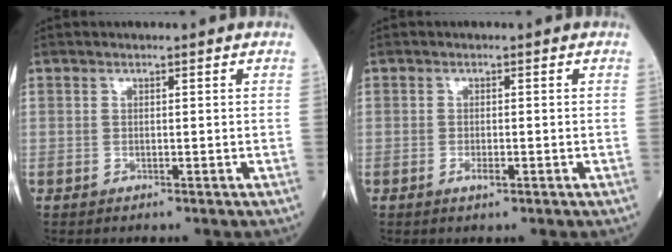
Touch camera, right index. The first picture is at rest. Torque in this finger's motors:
{"motor_torque": [0.32, -0.20, 0.03, 0.00]}